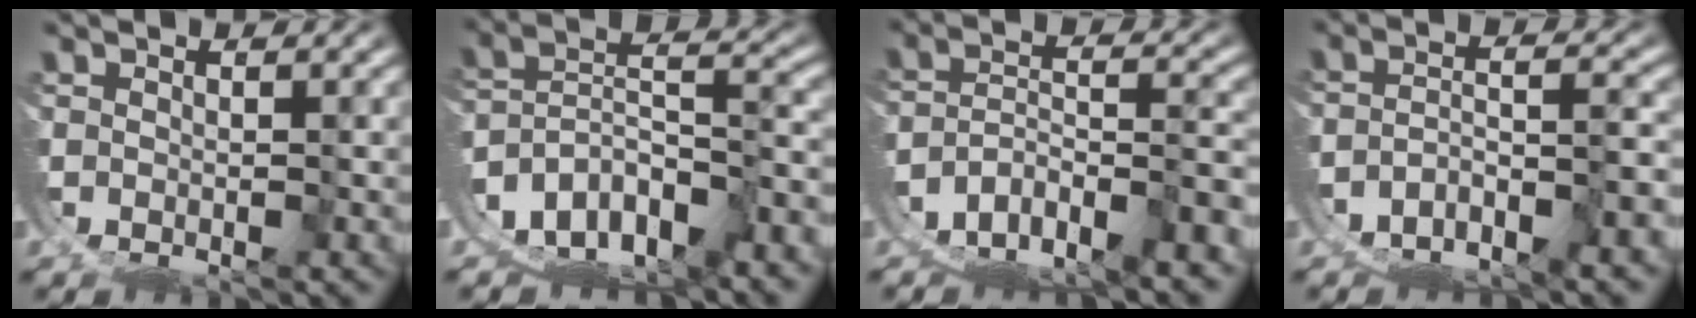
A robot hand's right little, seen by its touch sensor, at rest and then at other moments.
{"total": 12.8, "force": [-6.7, 9.7, 4.9], "torque": [-0.113, -0.043, -0.107]}
{"total": 11.9, "force": [-7.1, 8.9, 3.6], "torque": [-0.100, -0.046, -0.113]}
{"total": 7.9, "force": [-5.6, 4.9, 2.5], "torque": [-0.059, -0.022, -0.088]}